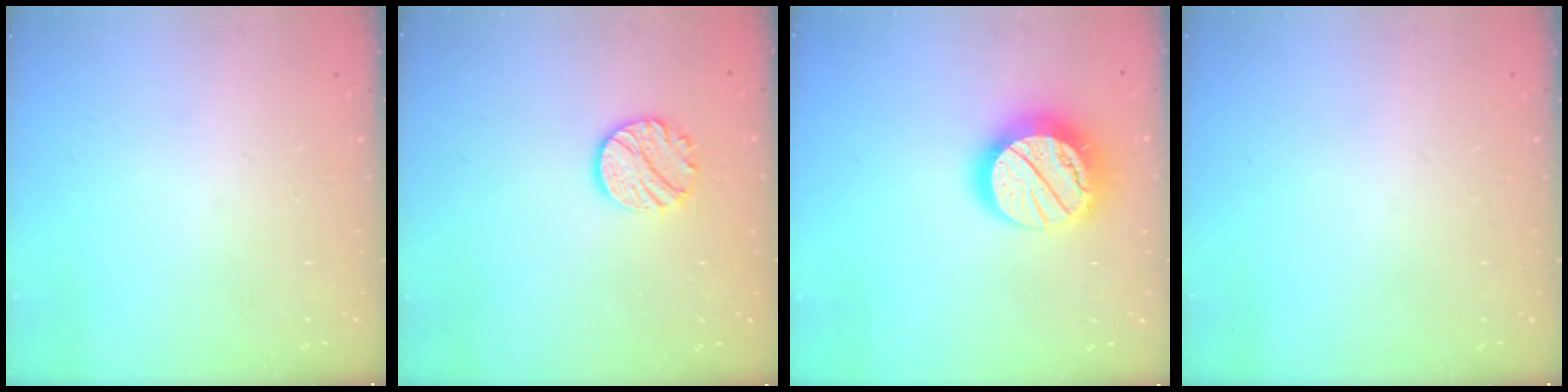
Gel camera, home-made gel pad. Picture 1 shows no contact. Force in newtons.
{"total": 10.0, "press": 9.9, "slide": 0.5}
{"total": 21.2, "press": 21.1, "slide": 1.6}
{"total": 0.0}